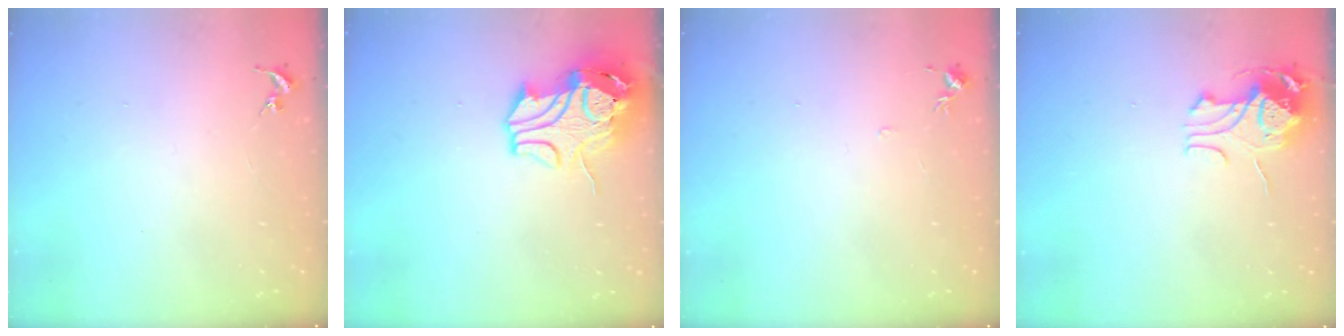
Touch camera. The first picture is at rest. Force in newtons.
{"total": 12.8, "press": 12.7, "slide": 1.8}
{"total": 4.3, "press": 4.2, "slide": 0.6}
{"total": 10.6, "press": 10.6, "slide": 0.9}